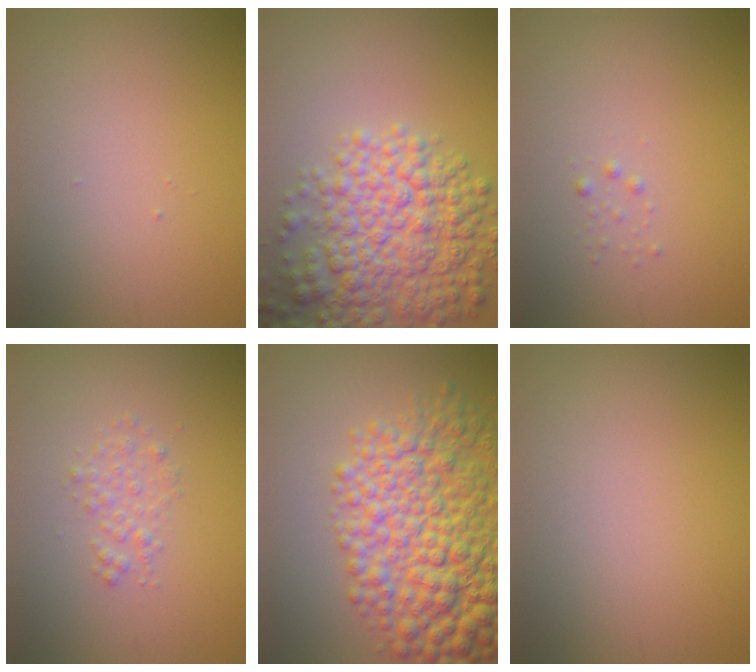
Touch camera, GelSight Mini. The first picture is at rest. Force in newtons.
{"total": 8.1, "press": 8.1, "slide": 0.4}
{"total": 0.6, "press": 0.6, "slide": 0.0}
{"total": 1.5, "press": 1.5, "slide": 0.0}
{"total": 10.7, "press": 10.7, "slide": 0.3}
{"total": 0.0}